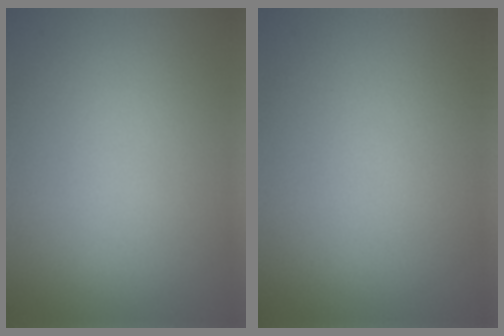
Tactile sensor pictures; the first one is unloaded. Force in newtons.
{"total": 0.0}